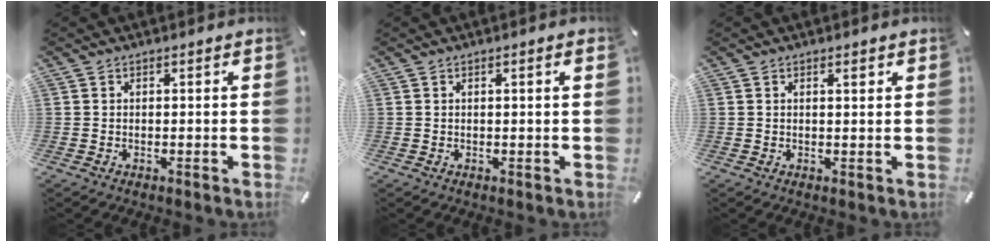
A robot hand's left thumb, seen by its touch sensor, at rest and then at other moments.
{"total": 1.2, "force": [0.2, 0.0, 1.2], "torque": [-0.020, -0.001, 0.004]}
{"total": 1.3, "force": [0.7, 0.4, 1.1], "torque": [-0.014, -0.002, 0.009]}